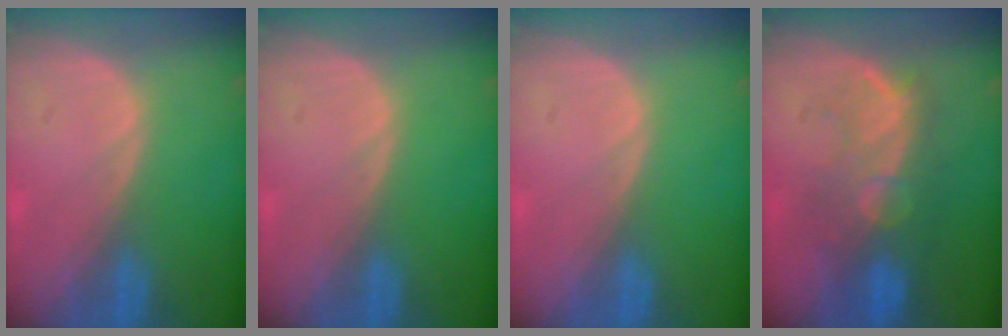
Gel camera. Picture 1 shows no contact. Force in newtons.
{"total": 0.0}
{"total": 0.0}
{"total": 9.4, "press": 8.7, "slide": 3.4}